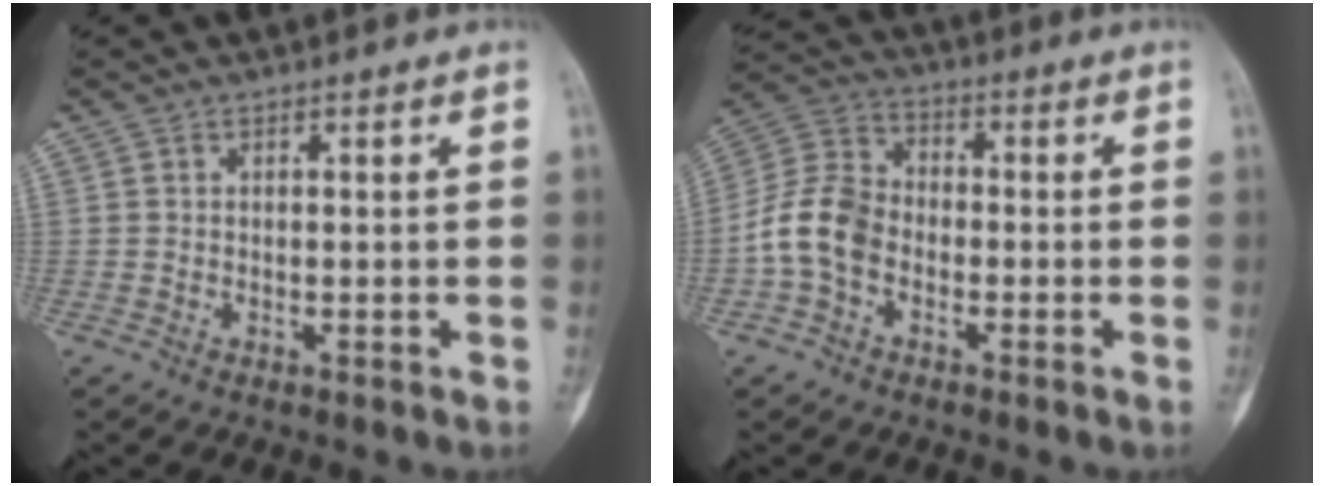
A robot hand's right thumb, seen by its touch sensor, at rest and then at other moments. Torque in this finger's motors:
{"motor_torque": [0.45, 0.39, 0.62, -0.62, 0.06]}